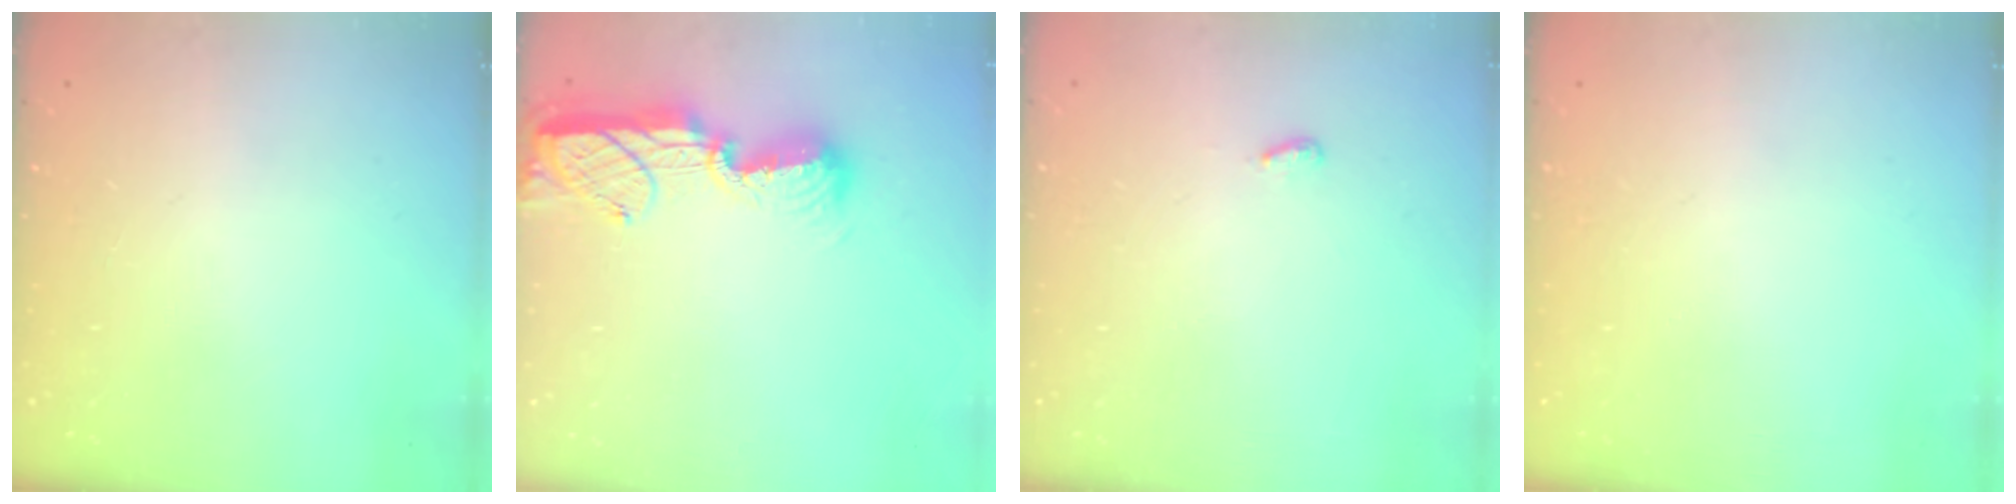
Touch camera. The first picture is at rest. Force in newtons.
{"total": 12.5, "press": 12.4, "slide": 1.0}
{"total": 3.2, "press": 3.1, "slide": 0.4}
{"total": 0.0}